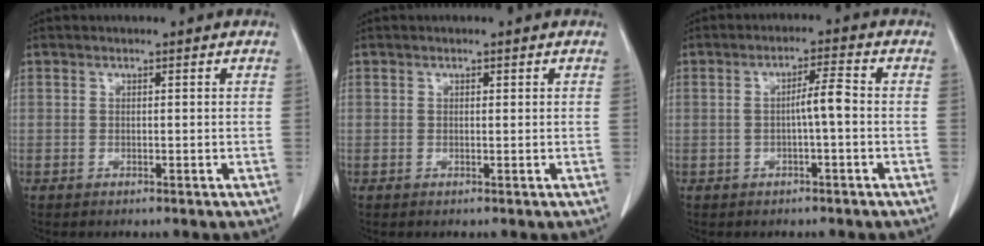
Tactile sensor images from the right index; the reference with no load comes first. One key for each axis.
{"total": 0.0}
{"total": 3.8, "fx": -0.5, "fy": 0.2, "fz": 3.8, "tx": -0.062, "ty": 0.008, "tz": -0.008}